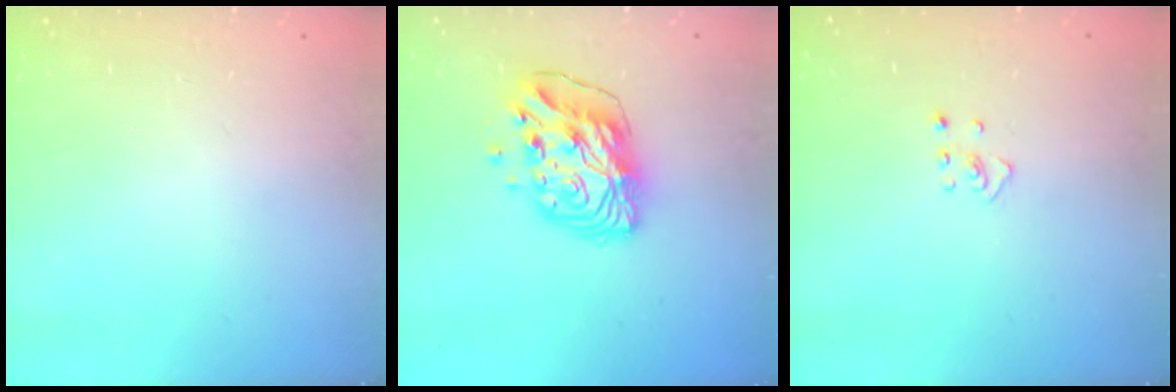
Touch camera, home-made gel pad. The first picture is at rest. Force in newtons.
{"total": 12.2, "press": 12.1, "slide": 1.2}
{"total": 2.4, "press": 2.3, "slide": 0.4}